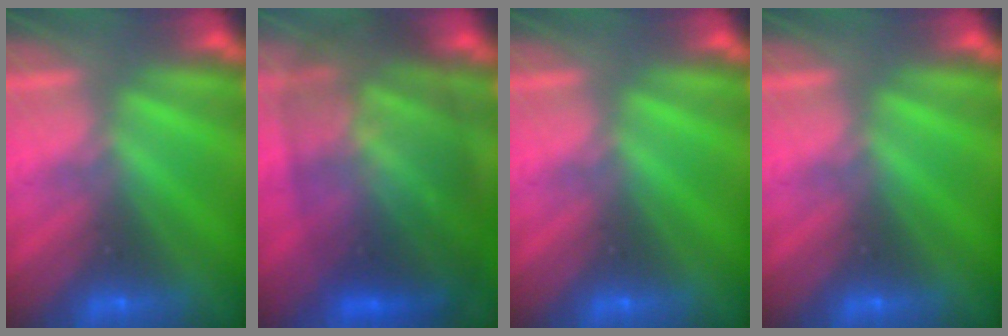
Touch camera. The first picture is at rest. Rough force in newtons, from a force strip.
{"total": 7.7}
{"total": 0.0}
{"total": 0.0}